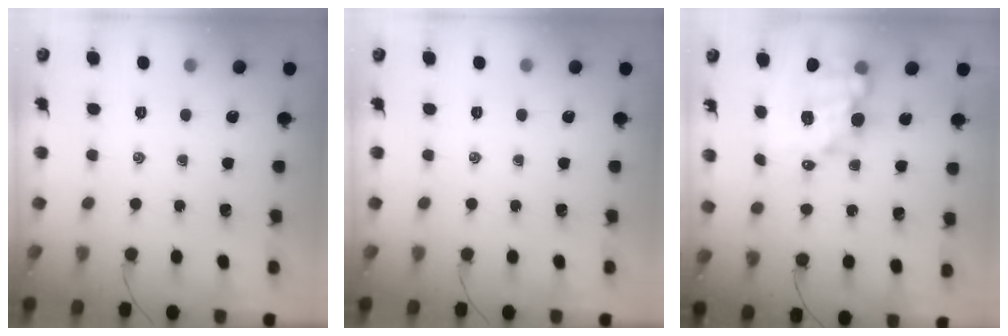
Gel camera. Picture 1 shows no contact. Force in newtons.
{"total": 0.0}
{"total": 12.5, "press": 11.9, "slide": 3.6}